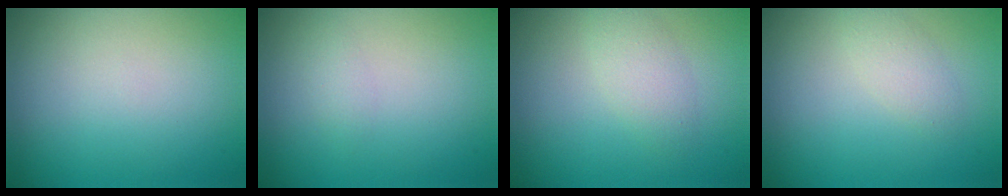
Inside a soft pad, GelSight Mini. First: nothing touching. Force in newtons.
{"total": 2.1, "press": 2.1, "slide": 0.2}
{"total": 2.1, "press": 2.1, "slide": 0.2}
{"total": 1.6, "press": 1.6, "slide": 0.2}